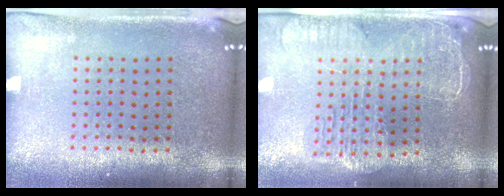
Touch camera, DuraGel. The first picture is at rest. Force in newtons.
{"total": 2.3, "press": 2.0, "slide": 1.1}